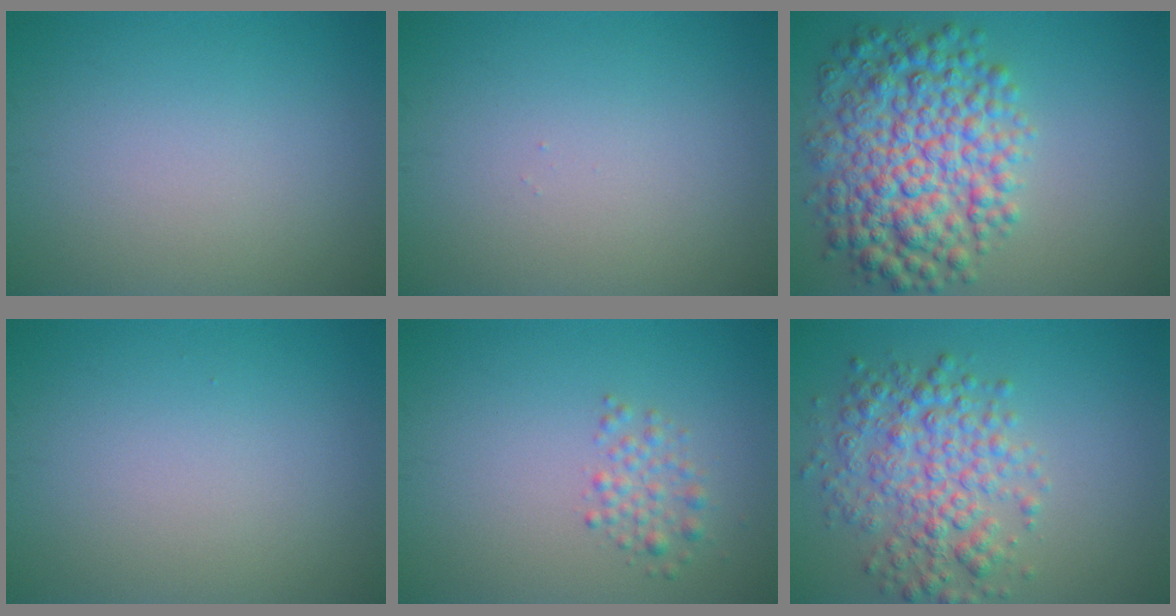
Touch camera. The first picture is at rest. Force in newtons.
{"total": 0.0}
{"total": 9.0, "press": 9.0, "slide": 0.0}
{"total": 0.0}
{"total": 1.7, "press": 1.7, "slide": 0.1}
{"total": 5.5, "press": 5.5, "slide": 0.1}